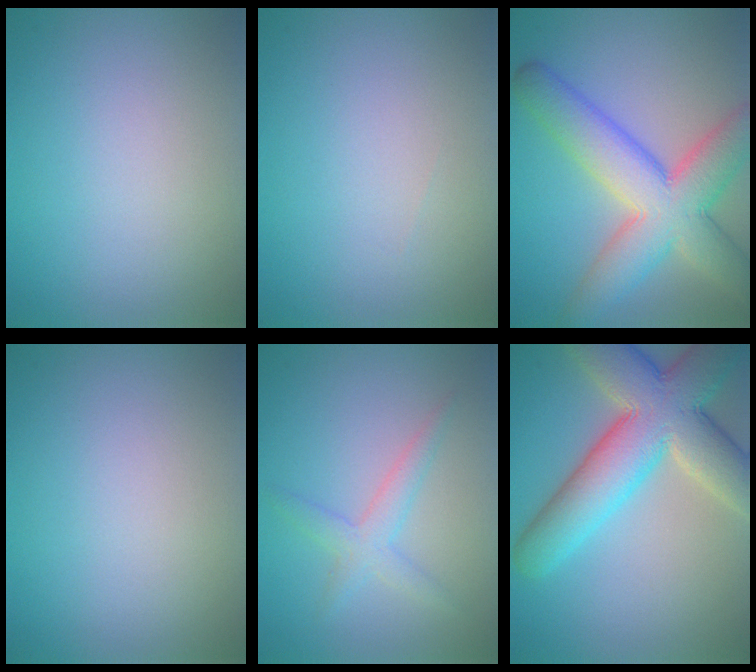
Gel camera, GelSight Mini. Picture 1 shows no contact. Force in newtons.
{"total": 0.0}
{"total": 9.2, "press": 9.2, "slide": 0.3}
{"total": 0.0}
{"total": 2.2, "press": 2.2, "slide": 0.1}
{"total": 10.5, "press": 10.5, "slide": 0.6}